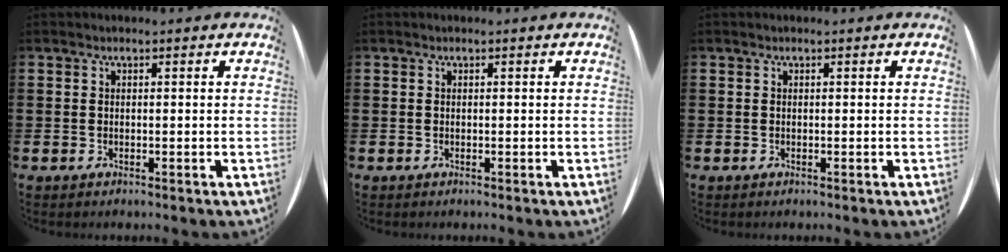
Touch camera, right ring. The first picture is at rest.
{"total": 0.0}
{"total": 0.0}